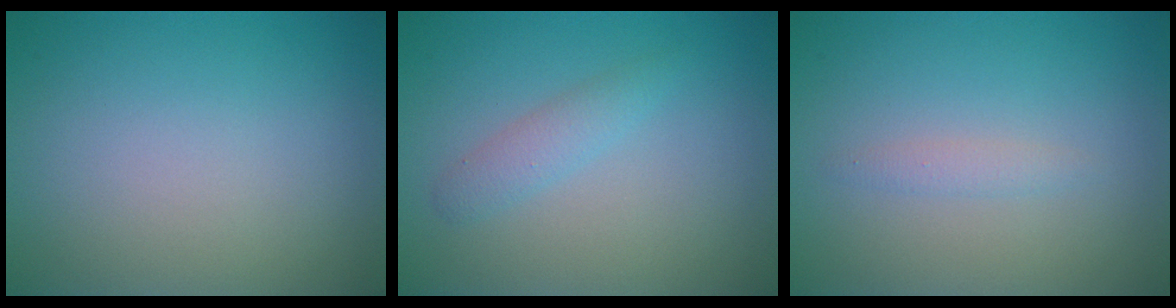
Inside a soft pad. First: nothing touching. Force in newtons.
{"total": 1.6, "press": 1.6, "slide": 0.1}
{"total": 1.0, "press": 1.0, "slide": 0.0}